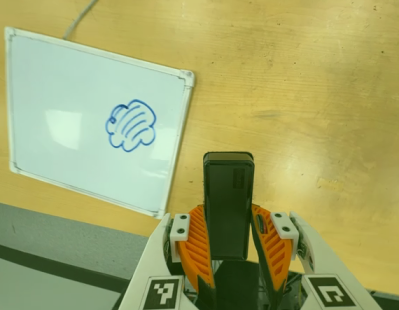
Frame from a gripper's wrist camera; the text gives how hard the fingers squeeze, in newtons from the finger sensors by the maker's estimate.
{"total": 5.7, "left": 4.0, "right": 7.4}